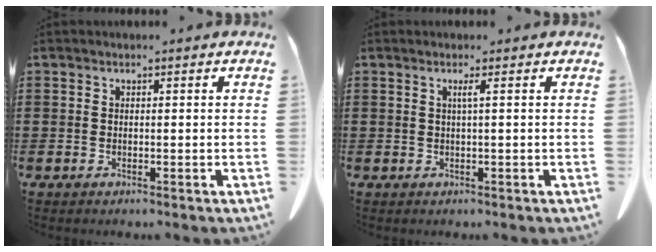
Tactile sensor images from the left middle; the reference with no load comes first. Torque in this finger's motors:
{"motor_torque": [0.49, 0.16, 0.17, 0.03]}